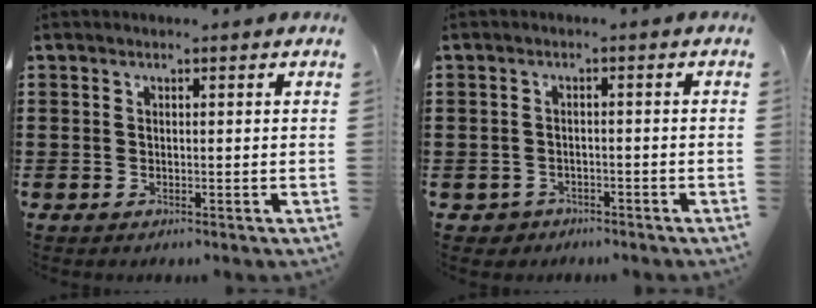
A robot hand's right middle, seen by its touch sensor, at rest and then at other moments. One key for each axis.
{"total": 1.5, "fx": -1.4, "fy": 0.6, "fz": -0.1, "tx": -0.006, "ty": -0.002, "tz": -0.031}